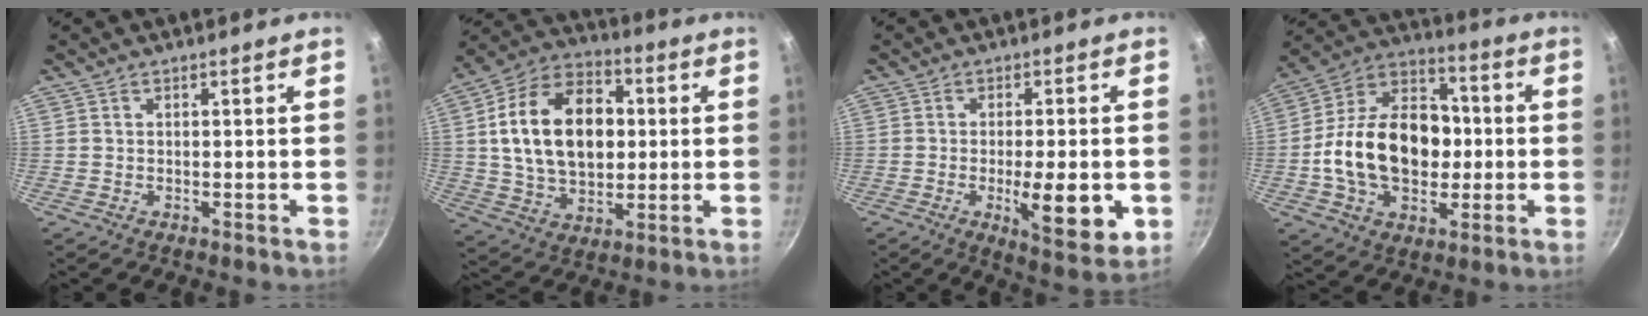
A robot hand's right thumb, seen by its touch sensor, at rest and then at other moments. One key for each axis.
{"total": 20.7, "fx": 2.4, "fy": 14.0, "fz": 15.1, "tx": -0.231, "ty": 0.016, "tz": 0.037}
{"total": 11.6, "fx": -2.6, "fy": 3.6, "fz": 10.8, "tx": -0.143, "ty": -0.007, "tz": -0.031}
{"total": 21.9, "fx": -1.7, "fy": 15.5, "fz": 15.4, "tx": -0.228, "ty": 0.042, "tz": -0.038}